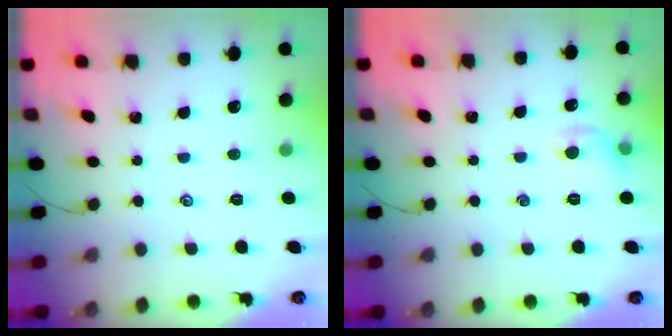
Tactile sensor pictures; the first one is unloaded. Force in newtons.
{"total": 6.5, "press": 6.4, "slide": 1.3}